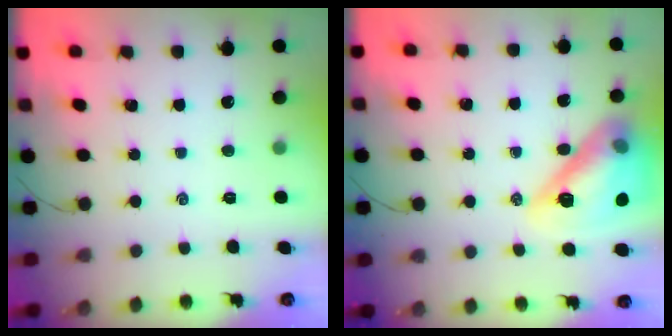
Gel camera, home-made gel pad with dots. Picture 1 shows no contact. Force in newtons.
{"total": 21.6, "press": 21.2, "slide": 4.3}